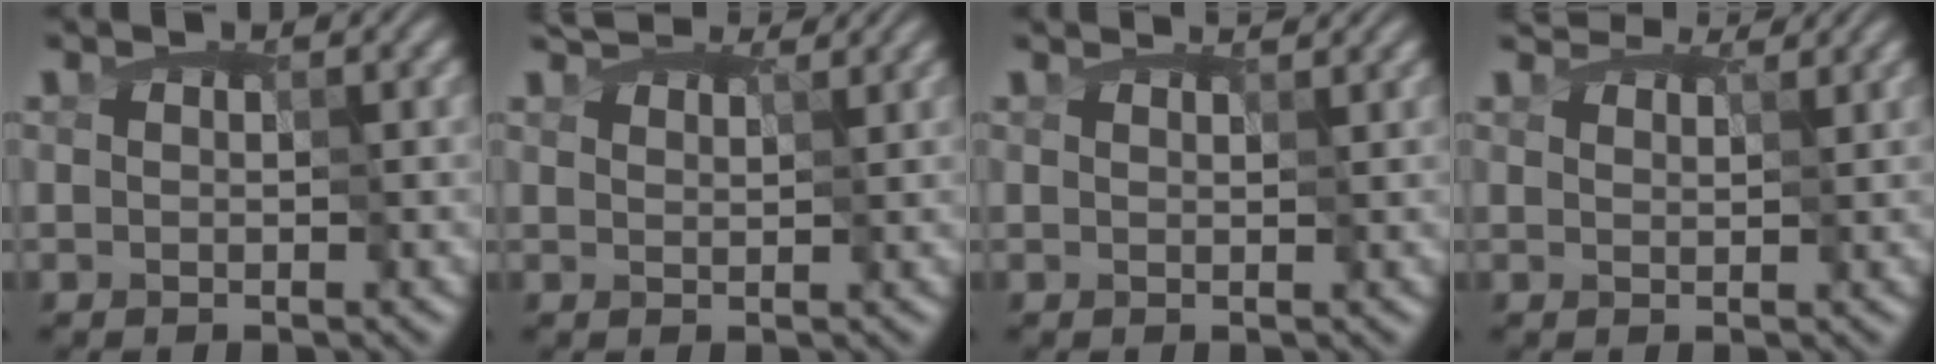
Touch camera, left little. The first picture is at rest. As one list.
[{"total": 4.8, "force": [4.1, 1.5, 1.9], "torque": [-0.052, 0.006, 0.059]}, {"total": 2.2, "force": [1.9, 0.5, 0.8], "torque": [-0.019, 0.006, 0.021]}, {"total": 3.4, "force": [3.2, 0.6, 1.0], "torque": [-0.034, 0.003, 0.044]}]